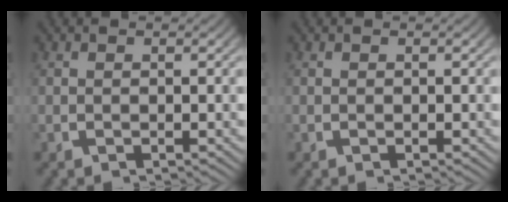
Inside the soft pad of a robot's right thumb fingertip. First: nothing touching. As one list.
[{"total": 0.0}]